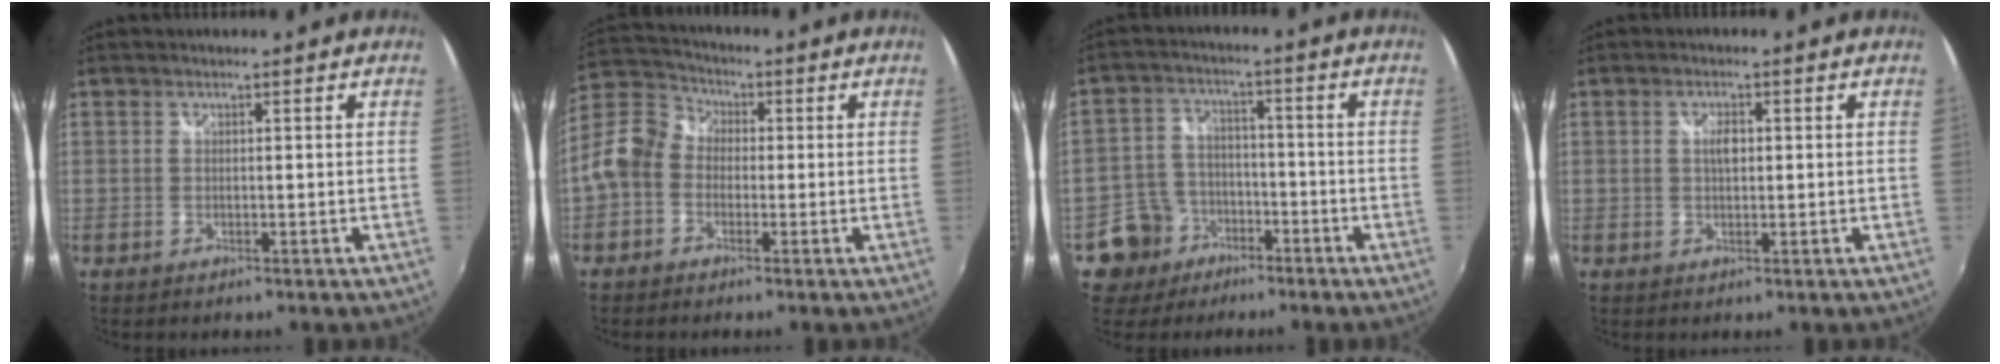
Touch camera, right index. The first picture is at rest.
{"total": 9.3, "force": [-2.7, 7.6, 4.6], "torque": [-0.111, 0.023, -0.068]}
{"total": 8.7, "force": [-5.0, 7.0, 1.2], "torque": [-0.049, 0.024, -0.077]}
{"total": 2.1, "force": [0.5, 0.8, 1.9], "torque": [-0.033, 0.003, 0.007]}